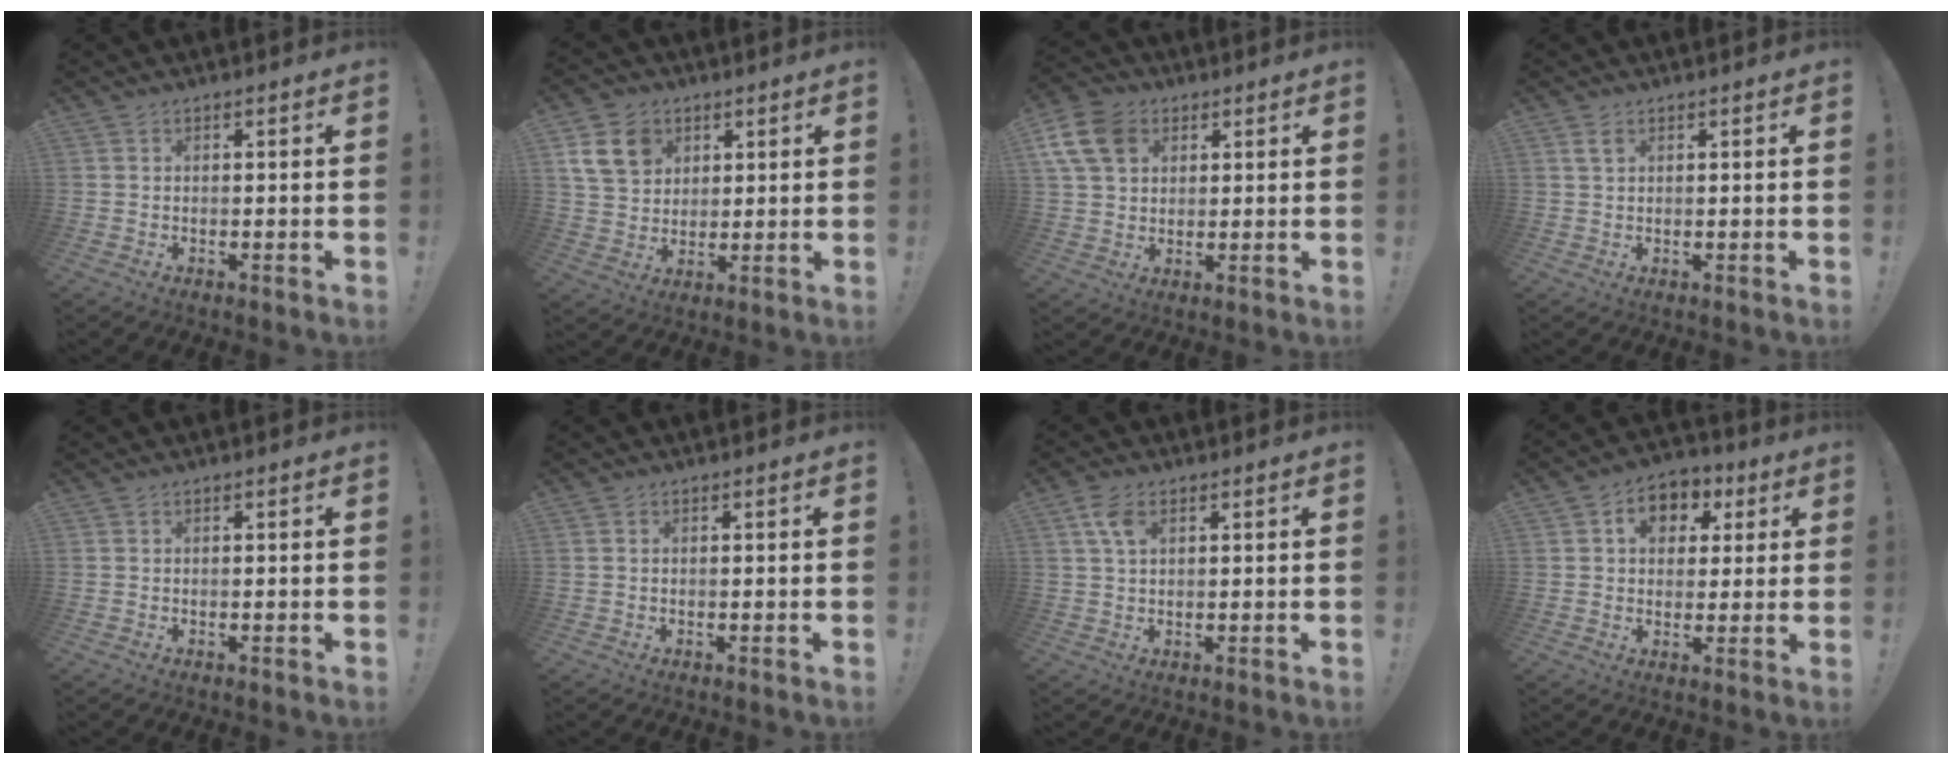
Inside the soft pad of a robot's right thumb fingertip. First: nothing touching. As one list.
[{"total": 11.9, "force": [5.3, 9.2, 5.5], "torque": [-0.096, -0.018, 0.107]}, {"total": 11.8, "force": [4.7, 8.7, 6.5], "torque": [-0.119, -0.017, 0.096]}, {"total": 2.4, "force": [1.2, 1.1, 1.8], "torque": [-0.031, 0.000, 0.022]}, {"total": 0.0}, {"total": 0.0}, {"total": 5.4, "force": [2.3, 2.9, 3.9], "torque": [-0.078, -0.002, 0.042]}, {"total": 8.8, "force": [2.6, 7.2, 4.3], "torque": [-0.046, -0.007, 0.047]}]